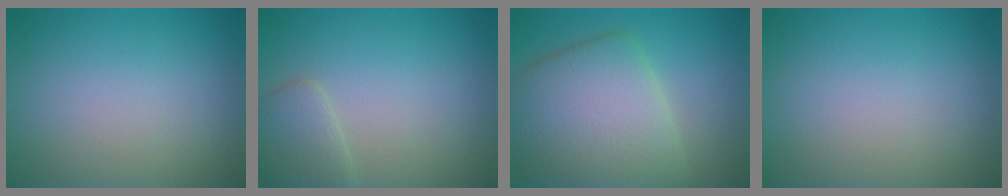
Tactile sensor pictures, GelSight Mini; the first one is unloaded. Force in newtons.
{"total": 2.3, "press": 2.3, "slide": 0.1}
{"total": 8.6, "press": 8.6, "slide": 0.4}
{"total": 0.0}